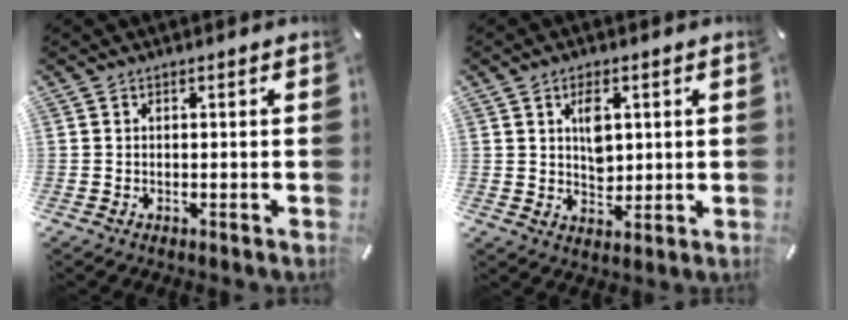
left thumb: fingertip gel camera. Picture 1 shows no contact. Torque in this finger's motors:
{"motor_torque": [0.83, 1.07, 0.45, -0.47, 0.21]}